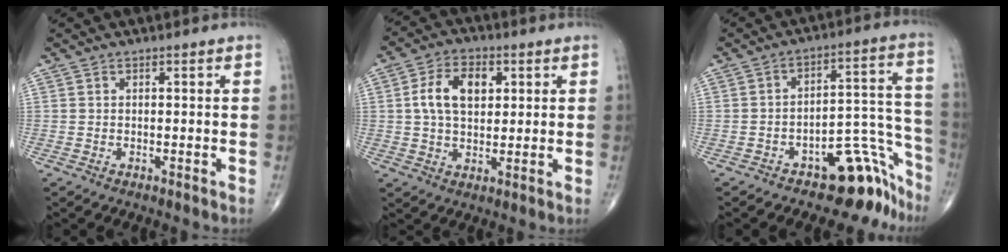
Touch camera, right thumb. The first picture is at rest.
{"total": 9.2, "force": [2.1, 5.8, 6.9], "torque": [-0.108, 0.004, 0.034]}
{"total": 12.9, "force": [-9.5, 6.2, 6.1], "torque": [0.001, 0.139, -0.138]}